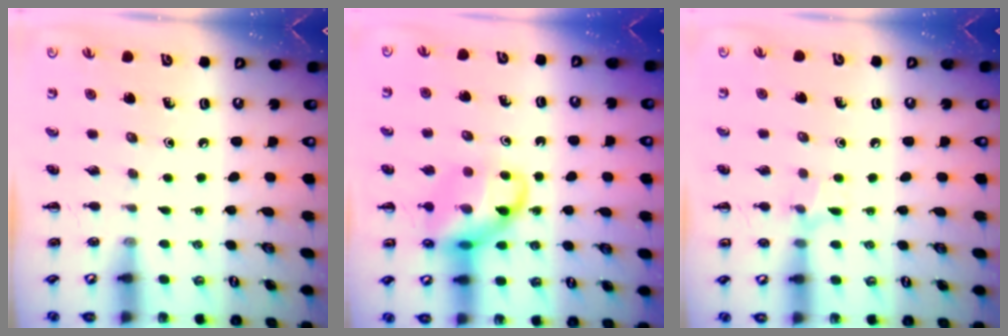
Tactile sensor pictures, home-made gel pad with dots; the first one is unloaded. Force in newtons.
{"total": 13.8, "press": 13.8, "slide": 1.1}
{"total": 6.5, "press": 6.2, "slide": 2.0}